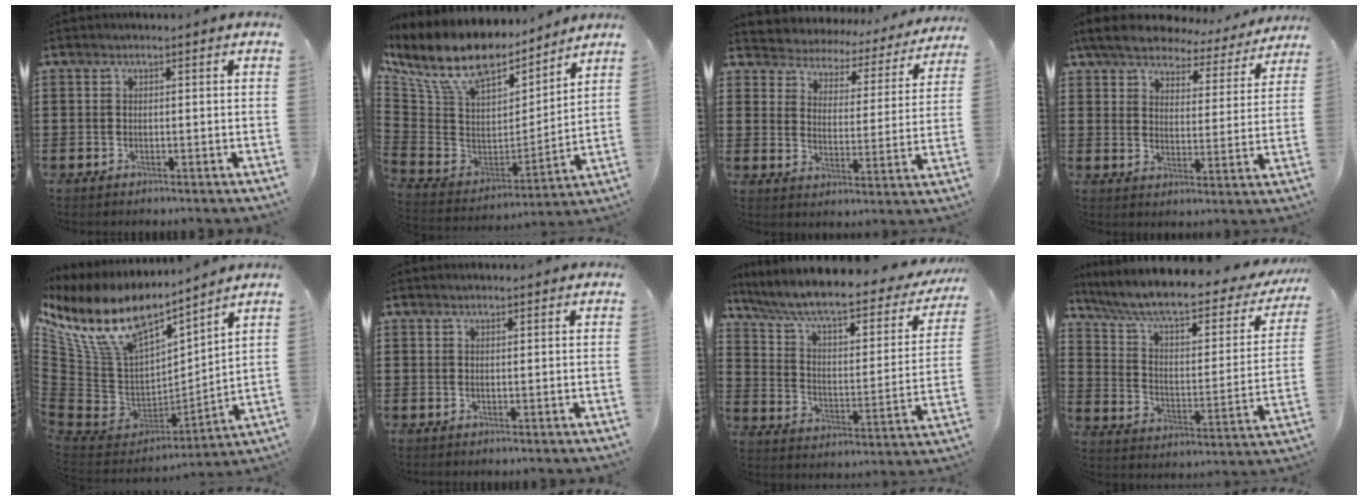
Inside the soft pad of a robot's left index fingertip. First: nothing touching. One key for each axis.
{"total": 12.1, "fx": 8.7, "fy": 4.9, "fz": 6.7, "tx": -0.167, "ty": -0.050, "tz": 0.156}
{"total": 3.3, "fx": 3.2, "fy": 0.7, "fz": -0.5, "tx": -0.016, "ty": -0.028, "tz": 0.046}
{"total": 6.0, "fx": 5.7, "fy": 1.3, "fz": 1.4, "tx": -0.058, "ty": -0.030, "tz": 0.099}
{"total": 13.1, "fx": 8.5, "fy": 6.4, "fz": 7.6, "tx": -0.200, "ty": -0.056, "tz": 0.151}
{"total": 0.8, "fx": 0.8, "fy": 0.1, "fz": 0.2, "tx": -0.005, "ty": 0.001, "tz": 0.015}
{"total": 7.8, "fx": 6.5, "fy": 1.0, "fz": 4.2, "tx": -0.109, "ty": -0.044, "tz": 0.106}
{"total": 8.0, "fx": 6.4, "fy": 1.2, "fz": 4.7, "tx": -0.116, "ty": -0.041, "tz": 0.105}